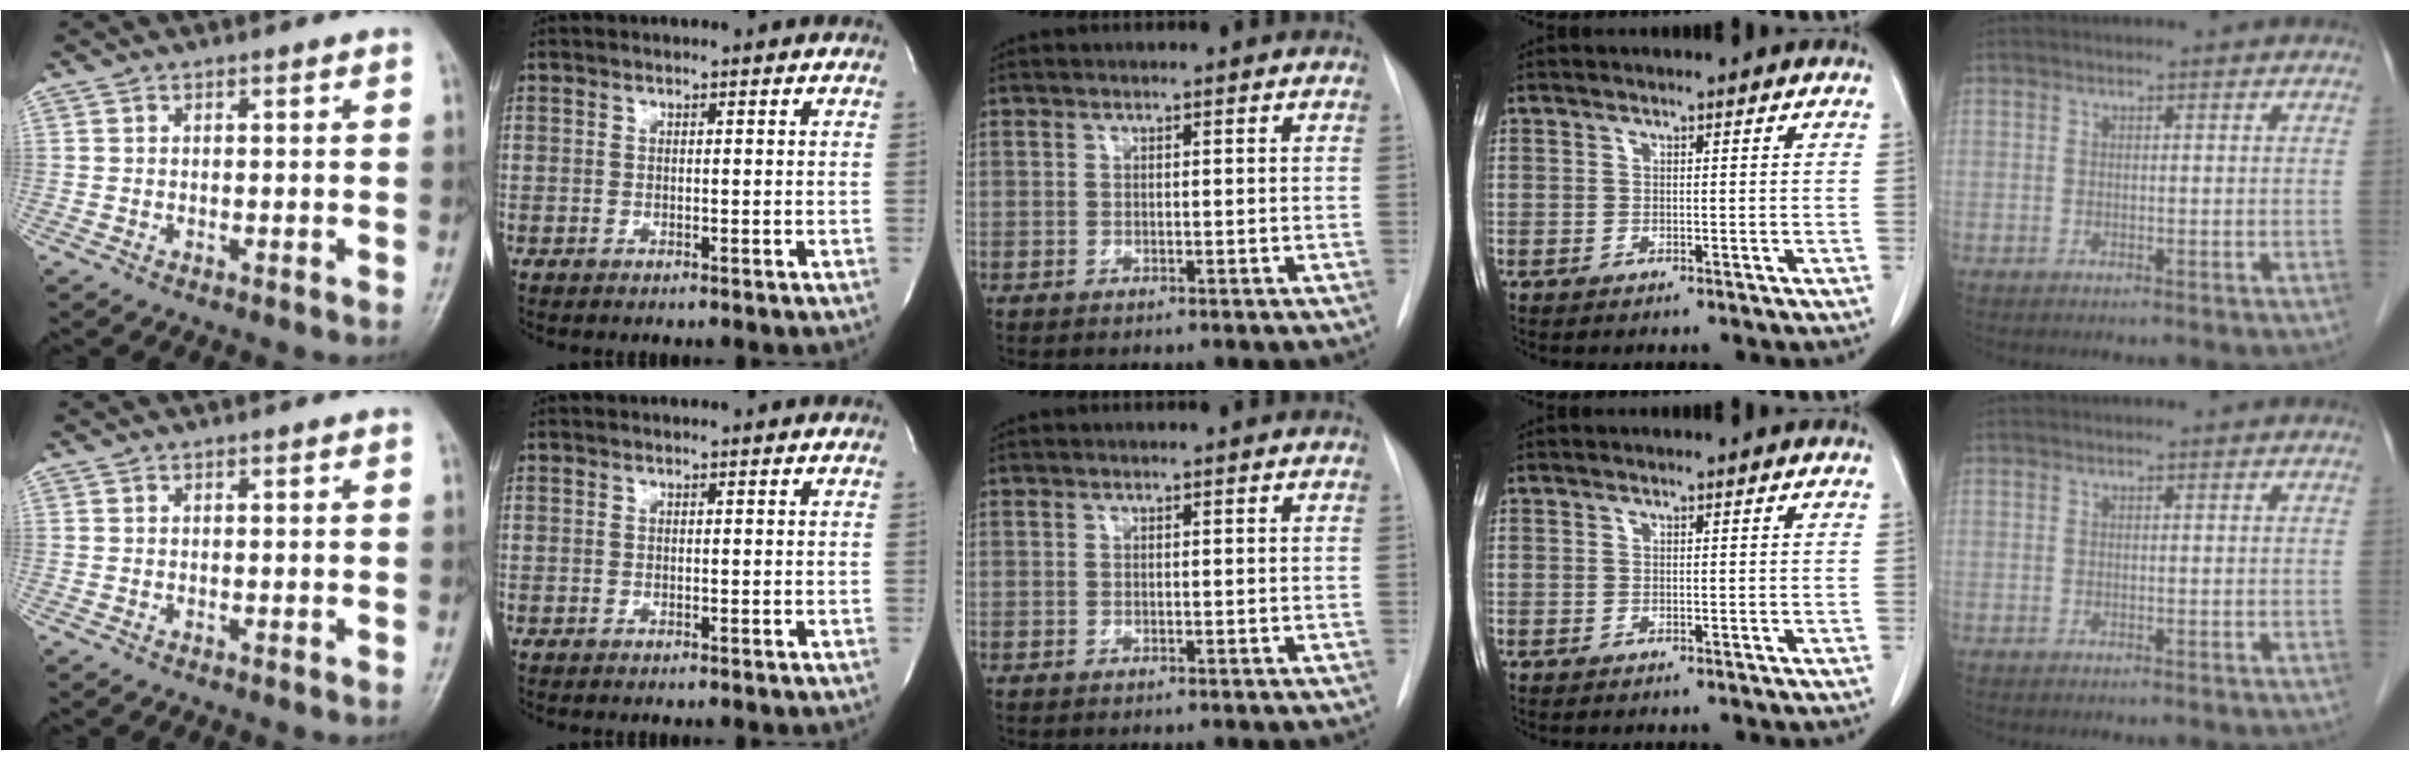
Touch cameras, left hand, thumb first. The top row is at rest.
{}